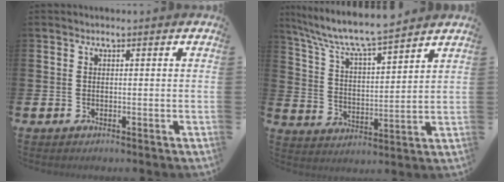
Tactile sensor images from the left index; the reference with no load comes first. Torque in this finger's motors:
{"motor_torque": [0.39, -0.57, 0.87, 0.21]}